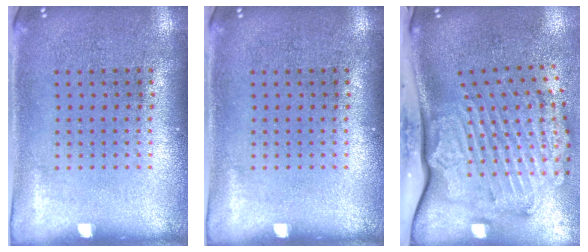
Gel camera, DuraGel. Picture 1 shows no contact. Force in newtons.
{"total": 0.0}
{"total": 3.1, "press": 2.4, "slide": 2.0}